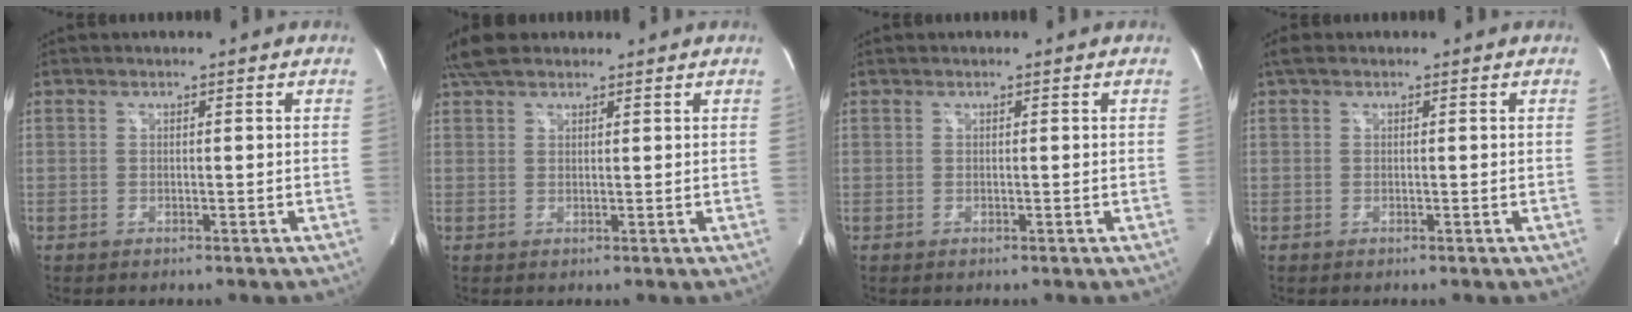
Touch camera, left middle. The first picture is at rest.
{"total": 4.6, "force": [3.8, 2.0, 1.9], "torque": [-0.044, 0.023, 0.073]}
{"total": 0.0}
{"total": 1.1, "force": [0.7, 0.6, 0.7], "torque": [-0.017, 0.014, 0.010]}